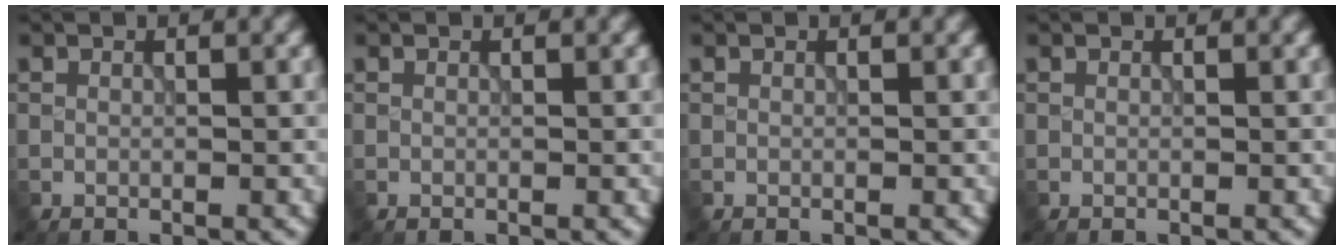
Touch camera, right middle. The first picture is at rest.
{"total": 0.0}
{"total": 0.0}
{"total": 0.0}